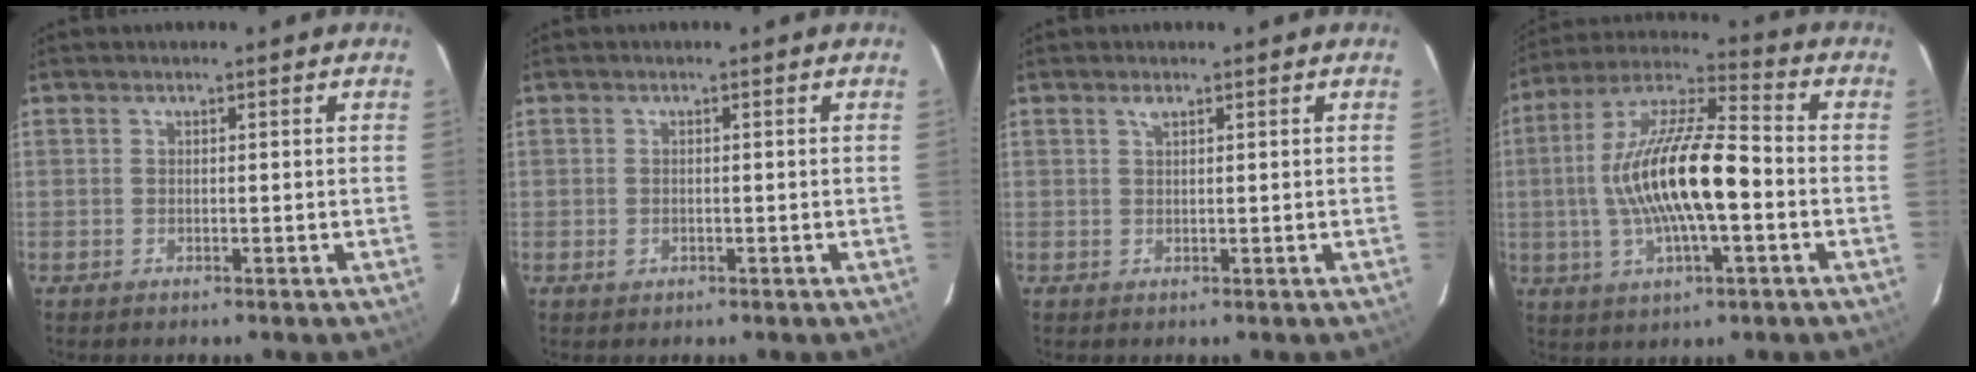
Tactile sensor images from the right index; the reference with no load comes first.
{"total": 1.2, "force": [-0.4, 1.0, 0.4], "torque": [-0.008, -0.002, -0.005]}
{"total": 1.0, "force": [0.7, 0.2, 0.7], "torque": [-0.013, 0.003, 0.012]}
{"total": 17.7, "force": [-2.2, 4.9, 16.8], "torque": [-0.319, 0.010, -0.043]}